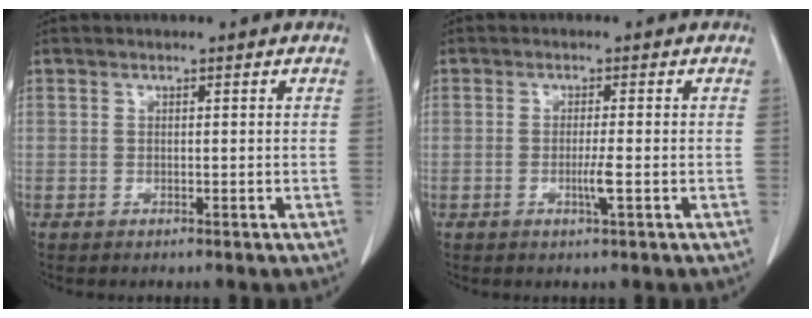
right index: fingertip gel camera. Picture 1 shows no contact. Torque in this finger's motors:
{"motor_torque": [0.93, 0.08, 0.36, 0.07]}